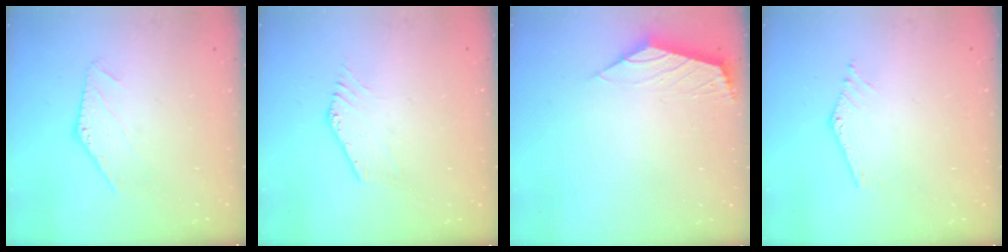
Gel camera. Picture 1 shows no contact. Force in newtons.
{"total": 1.0, "press": 1.0, "slide": 0.1}
{"total": 2.3, "press": 2.2, "slide": 0.6}
{"total": 1.2, "press": 1.2, "slide": 0.1}